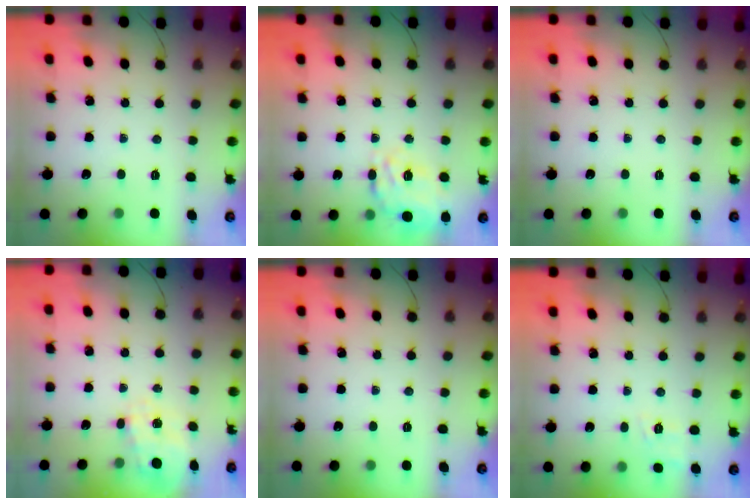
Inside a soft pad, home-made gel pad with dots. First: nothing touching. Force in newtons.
{"total": 12.5, "press": 12.0, "slide": 3.4}
{"total": 0.0}
{"total": 7.0, "press": 6.9, "slide": 1.1}
{"total": 0.0}
{"total": 3.0, "press": 2.4, "slide": 1.8}